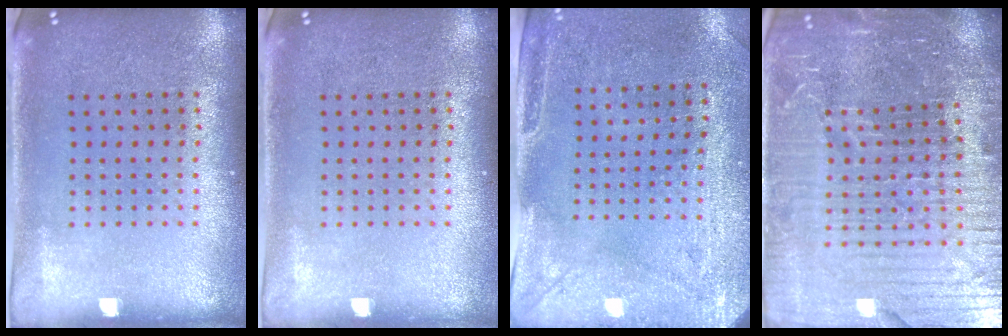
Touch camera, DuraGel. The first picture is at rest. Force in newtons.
{"total": 0.0}
{"total": 3.0, "press": 2.4, "slide": 1.8}
{"total": 6.8, "press": 5.9, "slide": 3.3}